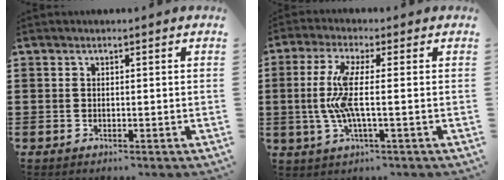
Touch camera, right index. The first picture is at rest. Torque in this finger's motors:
{"motor_torque": [1.53, -0.26, 0.34, 0.21]}